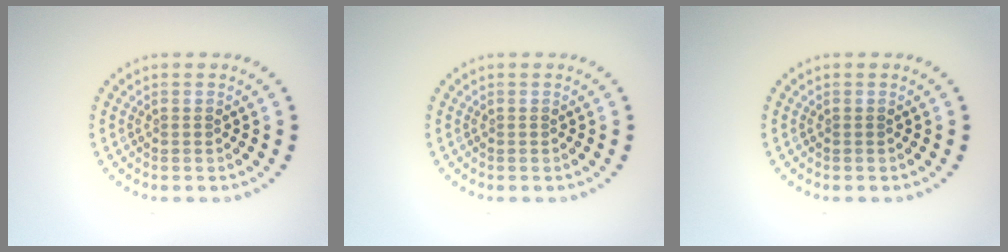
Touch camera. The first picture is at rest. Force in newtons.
{"total": 0.0}
{"total": 0.0}